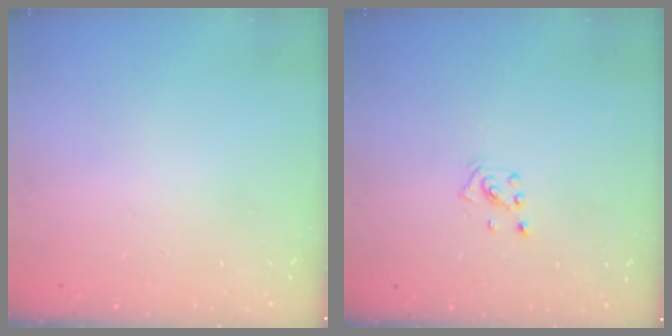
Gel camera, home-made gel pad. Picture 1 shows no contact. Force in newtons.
{"total": 2.2, "press": 2.2, "slide": 0.6}